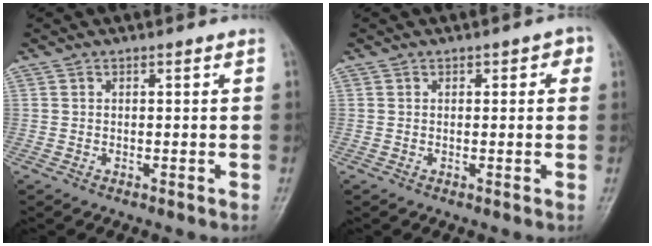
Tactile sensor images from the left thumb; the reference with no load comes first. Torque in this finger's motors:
{"motor_torque": [-0.05, 0.15, -0.21, -0.18, -0.01]}